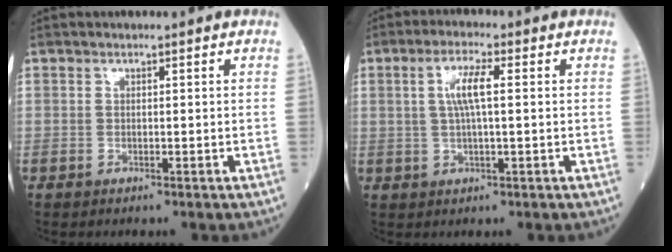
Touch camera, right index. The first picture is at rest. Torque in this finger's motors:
{"motor_torque": [0.15, 0.07, 0.10, 0.06]}